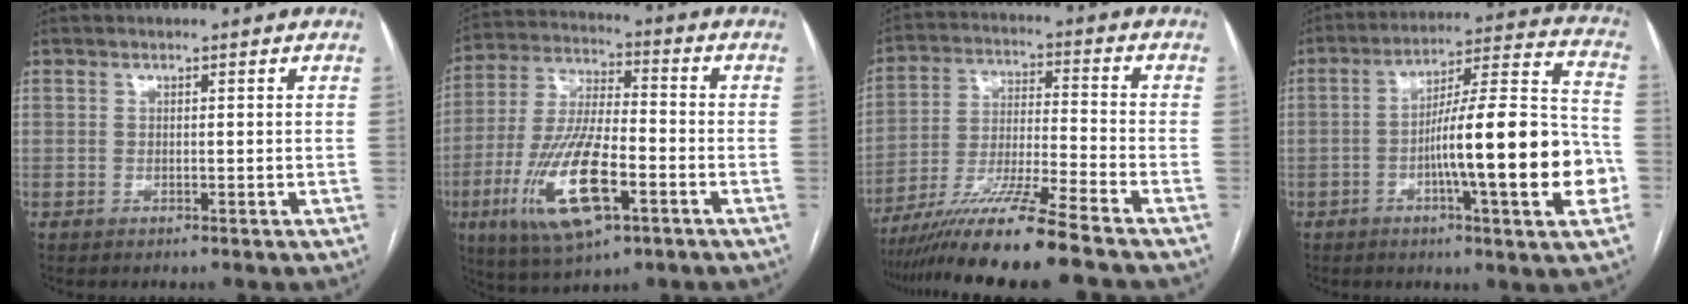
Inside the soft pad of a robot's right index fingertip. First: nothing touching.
{"total": 16.3, "force": [-6.1, 5.0, 14.3], "torque": [-0.300, -0.010, -0.103]}
{"total": 14.3, "force": [-11.4, -1.5, 8.5], "torque": [-0.151, -0.026, -0.202]}
{"total": 19.7, "force": [-4.8, 1.6, 19.1], "torque": [-0.266, 0.017, -0.069]}